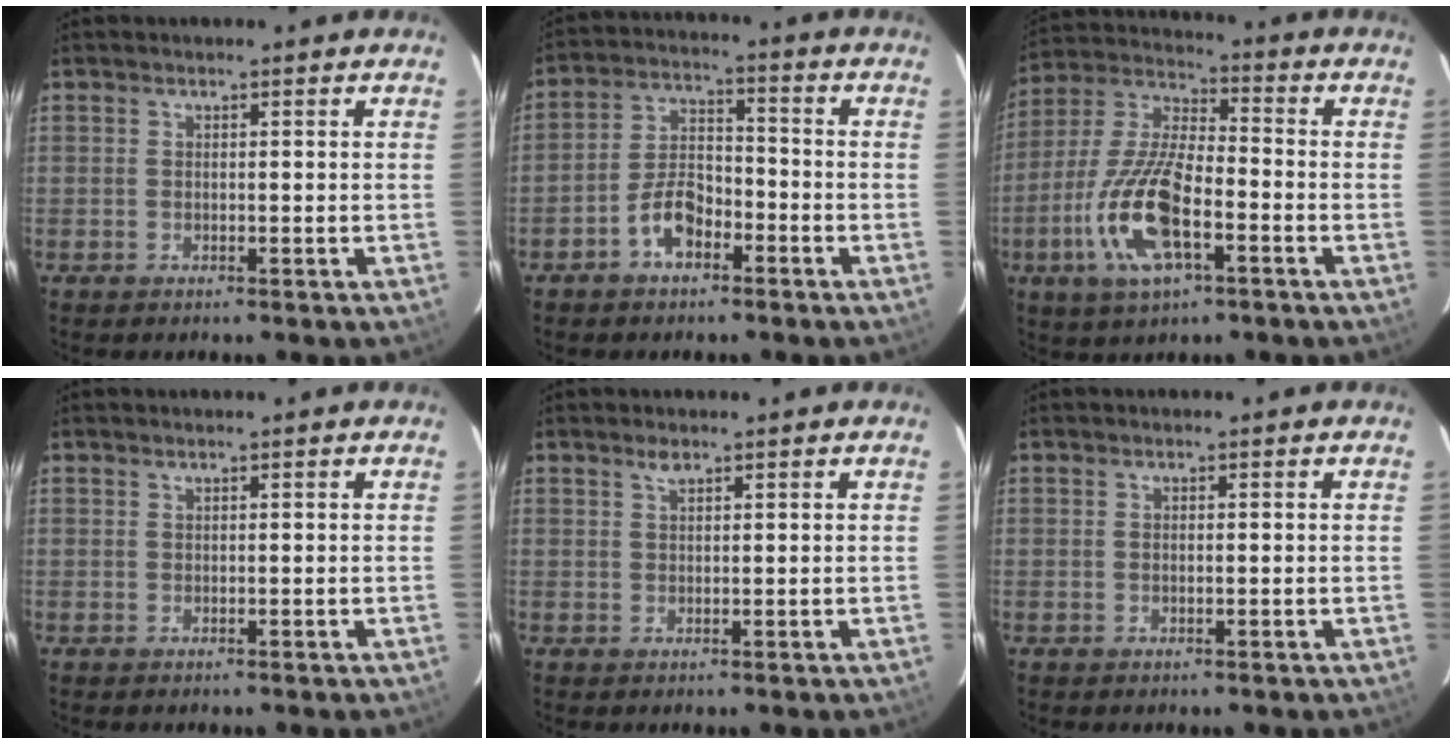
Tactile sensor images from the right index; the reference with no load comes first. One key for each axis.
{"total": 7.6, "fx": -4.3, "fy": 4.1, "fz": 4.7, "tx": -0.094, "ty": 0.019, "tz": -0.074}
{"total": 16.7, "fx": -6.2, "fy": 6.2, "fz": 14.2, "tx": -0.306, "ty": -0.011, "tz": -0.120}
{"total": 0.0}
{"total": 1.3, "fx": 1.0, "fy": 0.5, "fz": 0.7, "tx": -0.013, "ty": 0.003, "tz": 0.018}
{"total": 0.5, "fx": 0.0, "fy": 0.2, "fz": 0.5, "tx": -0.009, "ty": 0.002, "tz": 0.000}